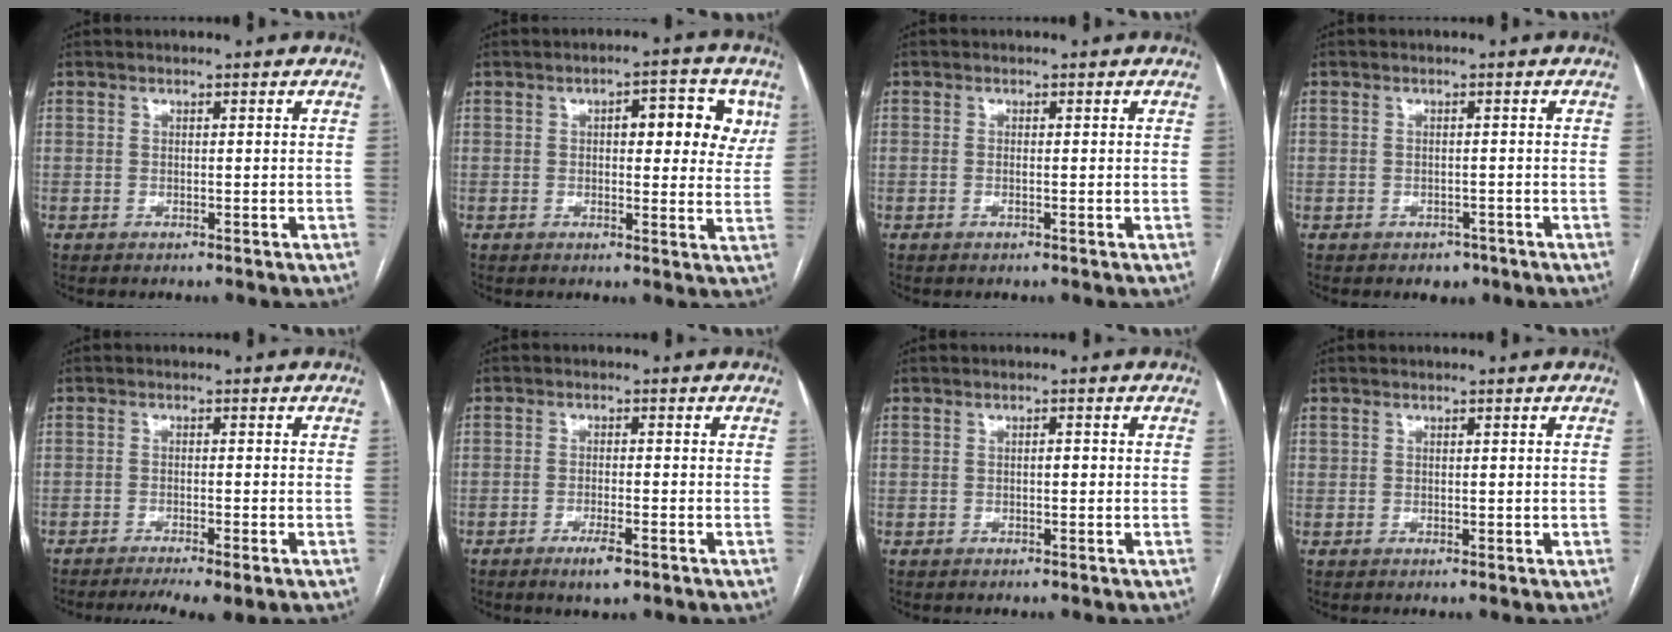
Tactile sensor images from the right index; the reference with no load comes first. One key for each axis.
{"total": 8.9, "fx": 2.9, "fy": 3.7, "fz": 7.5, "tx": -0.082, "ty": 0.018, "tz": 0.033}
{"total": 0.5, "fx": -0.1, "fy": 0.1, "fz": 0.5, "tx": -0.014, "ty": 0.000, "tz": 0.002}
{"total": 2.3, "fx": -1.4, "fy": 1.7, "fz": 0.6, "tx": -0.004, "ty": 0.005, "tz": -0.012}
{"total": 7.5, "fx": -5.5, "fy": 0.6, "fz": 5.0, "tx": -0.074, "ty": -0.008, "tz": -0.085}
{"total": 3.8, "fx": -2.3, "fy": 0.6, "fz": 3.0, "tx": -0.054, "ty": -0.005, "tz": -0.037}
{"total": 0.9, "fx": -0.1, "fy": 0.3, "fz": 0.8, "tx": -0.011, "ty": 0.003, "tz": -0.002}
{"total": 0.7, "fx": 0.3, "fy": 0.6, "fz": 0.2, "tx": -0.001, "ty": 0.005, "tz": 0.008}